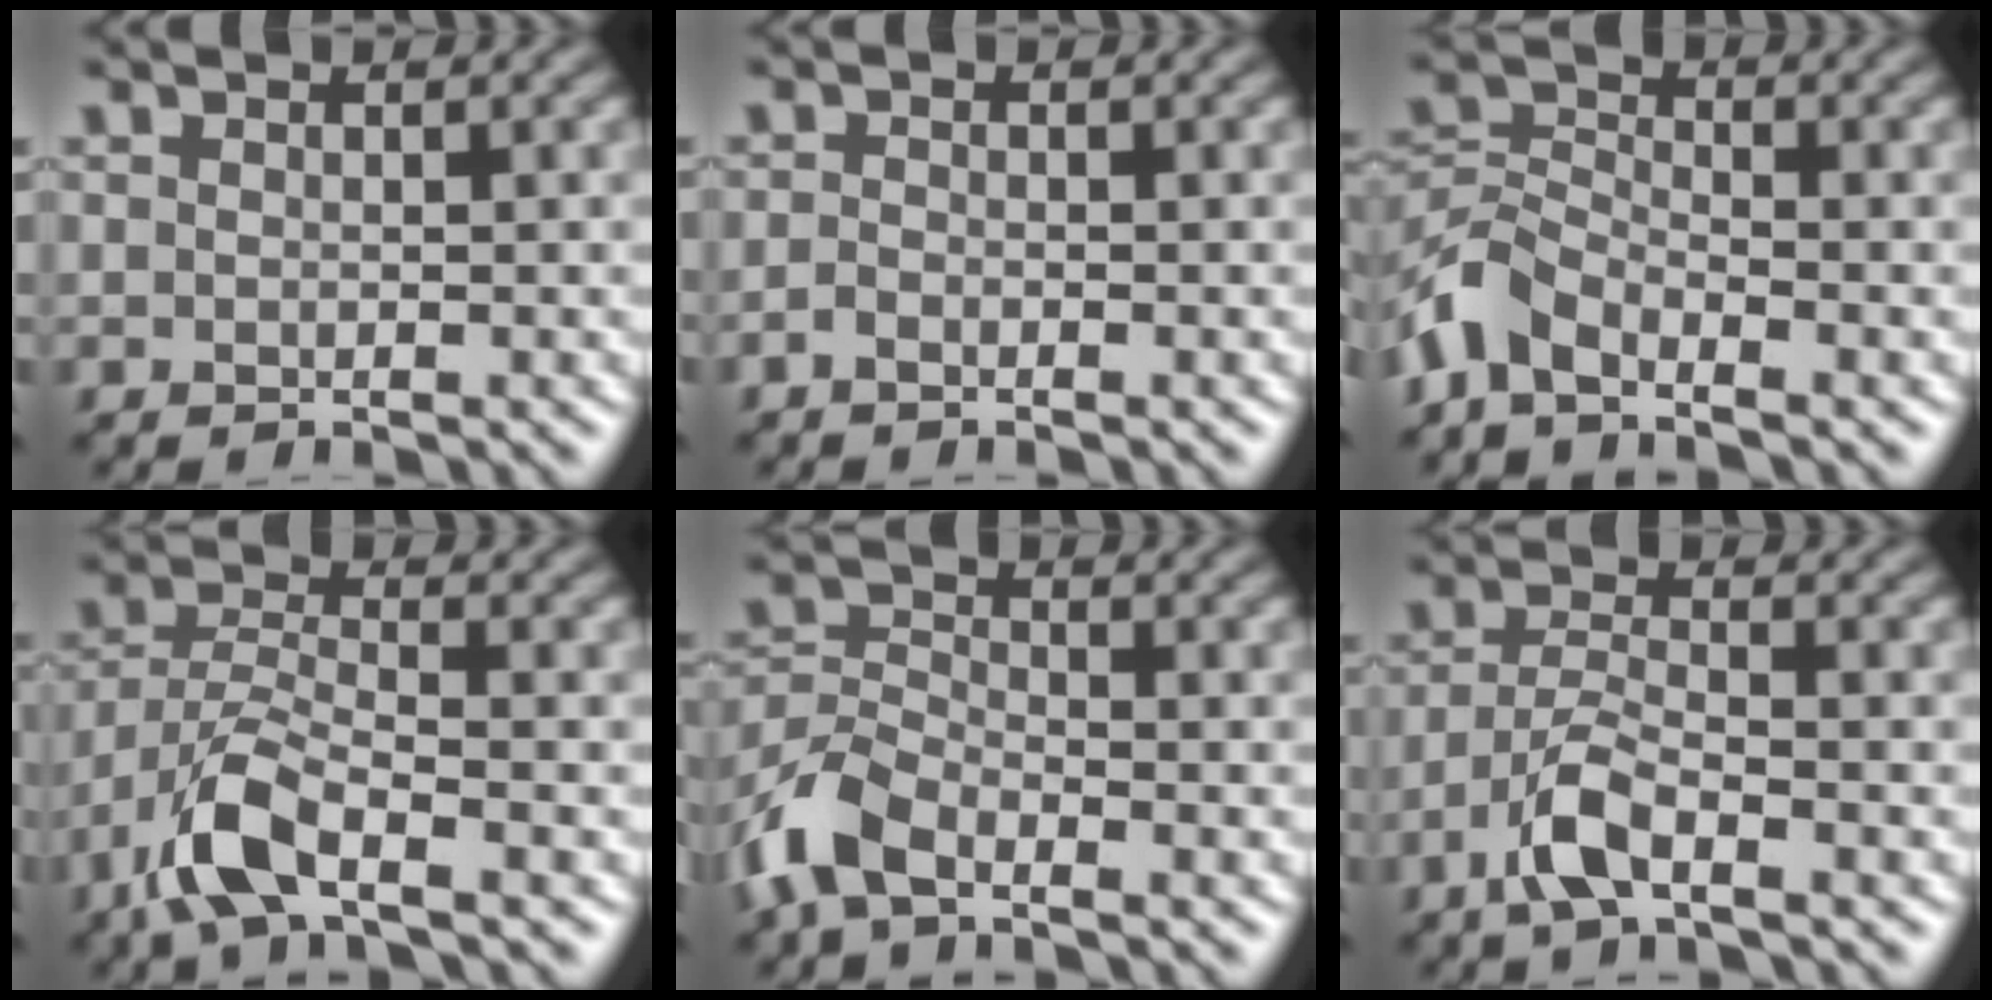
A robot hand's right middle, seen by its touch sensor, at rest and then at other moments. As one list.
[{"total": 0.8, "force": [-0.6, 0.3, 0.5], "torque": [-0.011, -0.002, -0.014]}, {"total": 4.6, "force": [-3.4, 2.1, 2.3], "torque": [-0.053, -0.002, -0.082]}, {"total": 5.8, "force": [-3.5, 1.9, 4.3], "torque": [-0.090, -0.002, -0.077]}, {"total": 5.3, "force": [-3.5, 2.5, 3.2], "torque": [-0.074, -0.004, -0.083]}, {"total": 3.8, "force": [-2.3, 1.0, 2.9], "torque": [-0.066, 0.005, -0.053]}]